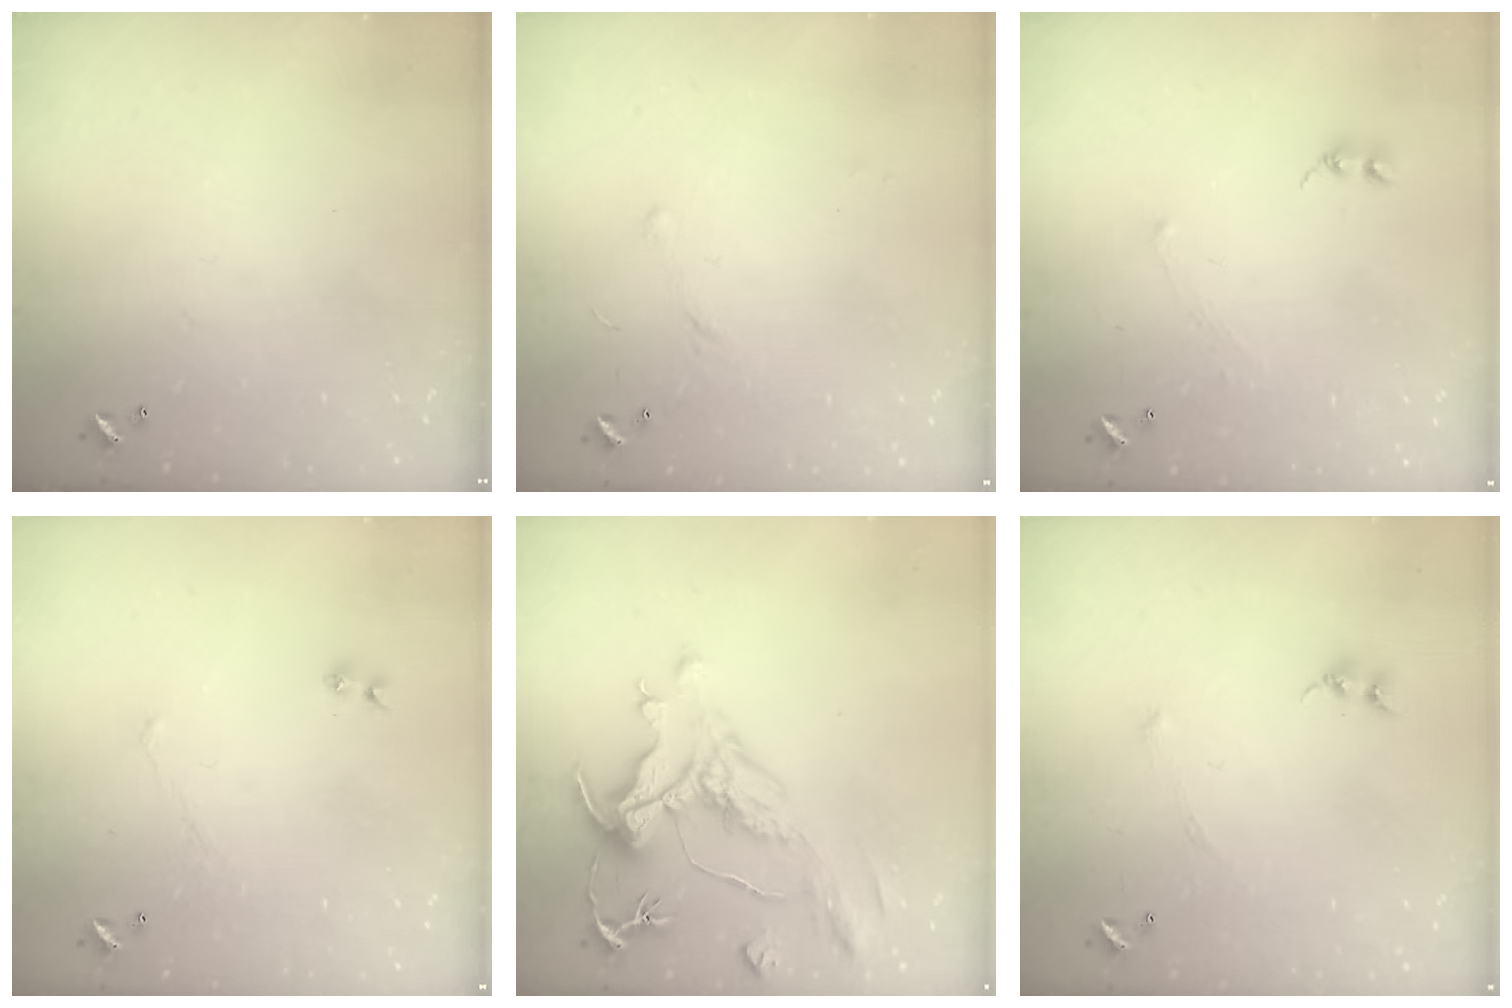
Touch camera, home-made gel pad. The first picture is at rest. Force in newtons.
{"total": 6.4, "press": 6.3, "slide": 0.7}
{"total": 0.6, "press": 0.3, "slide": 0.5}
{"total": 1.5, "press": 1.4, "slide": 0.6}
{"total": 1.9, "press": 0.9, "slide": 1.7}
{"total": 4.8, "press": 4.7, "slide": 0.6}